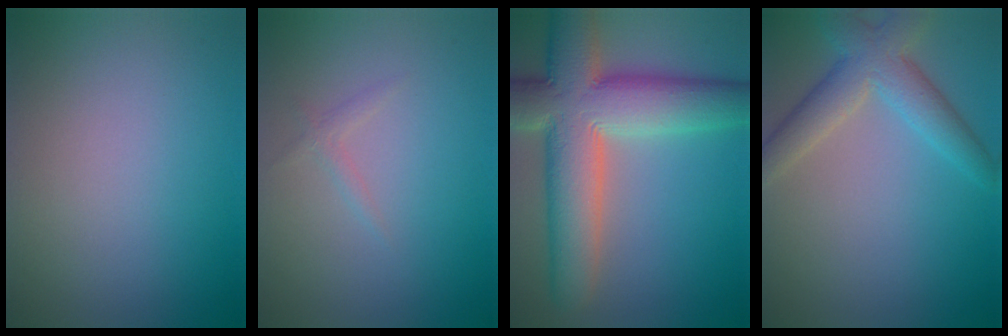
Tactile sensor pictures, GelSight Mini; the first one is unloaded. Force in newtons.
{"total": 0.8, "press": 0.8, "slide": 0.0}
{"total": 12.0, "press": 12.0, "slide": 1.0}
{"total": 4.7, "press": 4.7, "slide": 0.2}